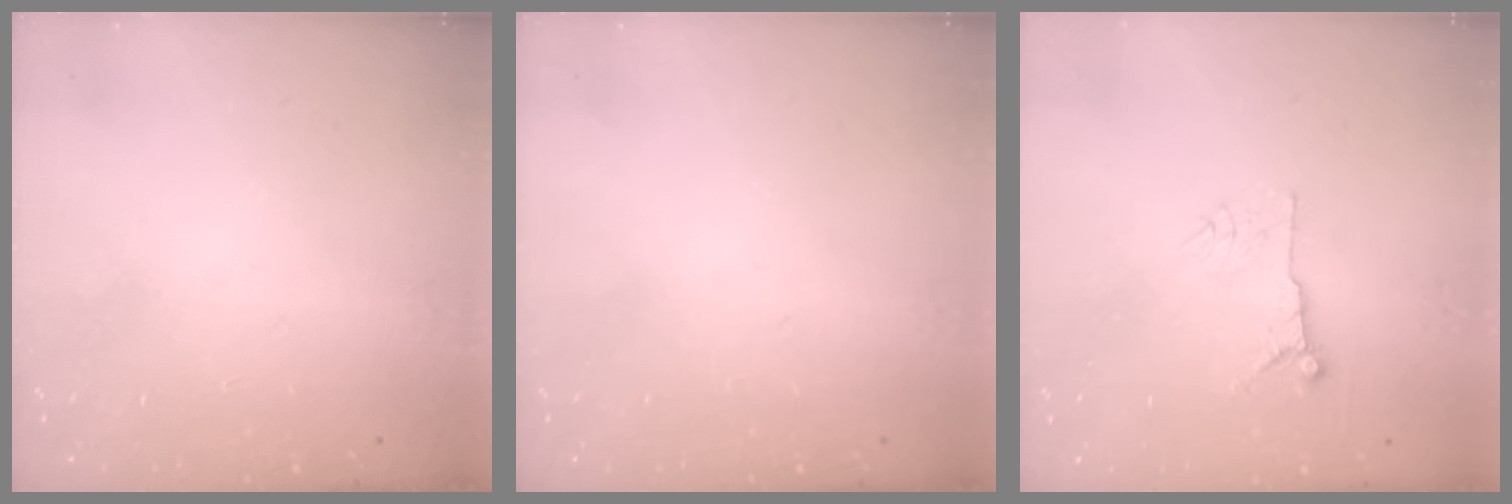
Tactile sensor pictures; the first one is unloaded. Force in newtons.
{"total": 0.0}
{"total": 7.2, "press": 7.2, "slide": 0.5}